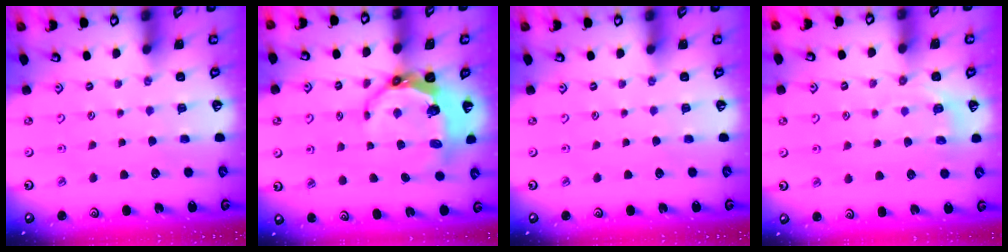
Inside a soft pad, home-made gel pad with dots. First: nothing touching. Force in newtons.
{"total": 9.6, "press": 8.7, "slide": 4.1}
{"total": 0.0}
{"total": 5.7, "press": 5.3, "slide": 1.9}